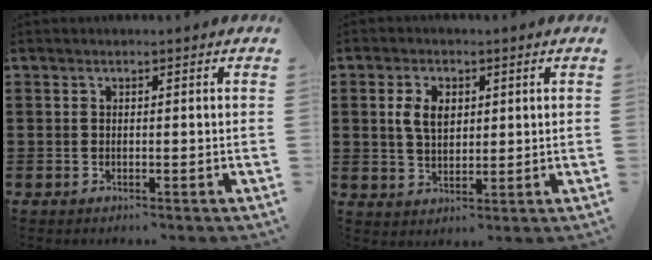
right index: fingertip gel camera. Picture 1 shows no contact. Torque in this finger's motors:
{"motor_torque": [0.71, 0.05, 0.22, 0.12]}